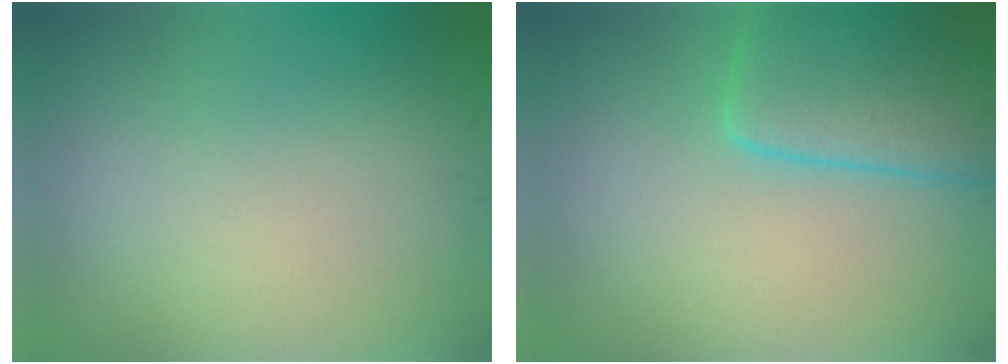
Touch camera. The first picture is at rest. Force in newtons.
{"total": 7.1, "press": 7.1, "slide": 0.4}